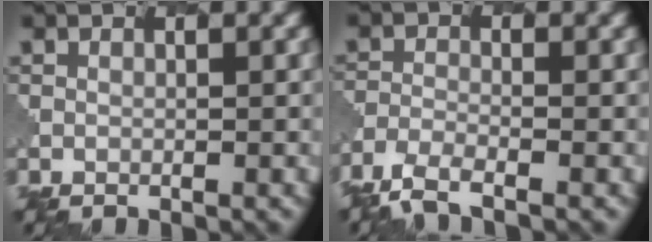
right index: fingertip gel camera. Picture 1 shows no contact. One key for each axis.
{"total": 3.4, "fx": -2.8, "fy": 0.8, "fz": 1.8, "tx": -0.042, "ty": -0.012, "tz": -0.064}